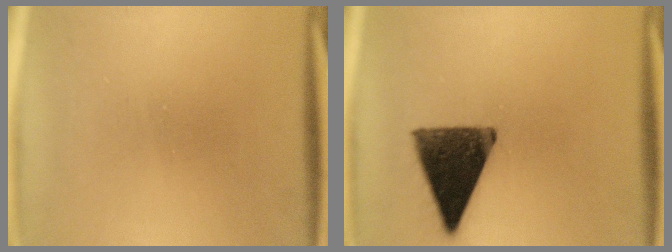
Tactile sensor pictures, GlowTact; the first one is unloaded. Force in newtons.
{"total": 12.9}